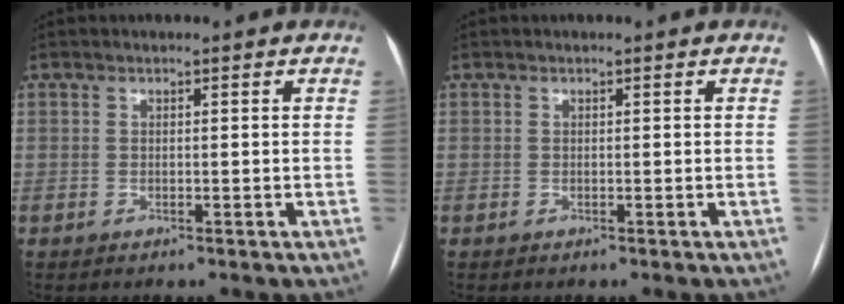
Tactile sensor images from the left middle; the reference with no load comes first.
{"total": 0.0}